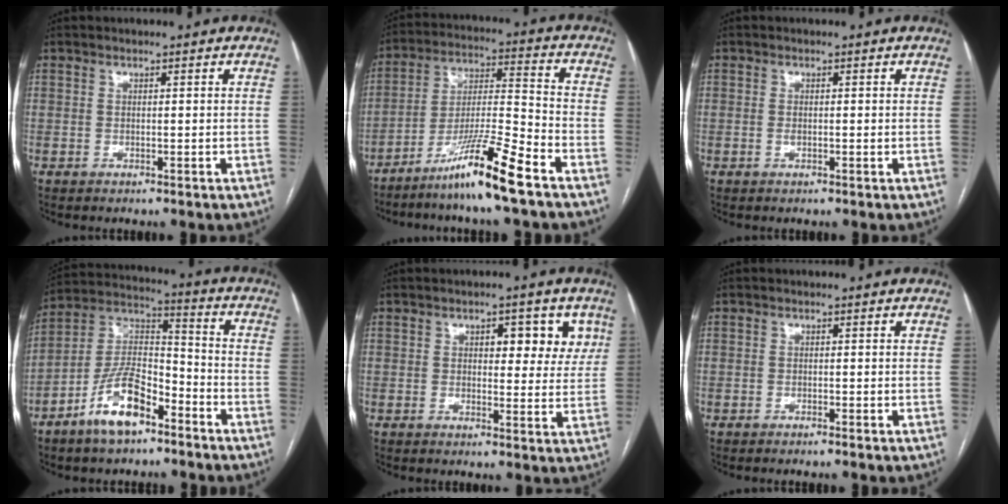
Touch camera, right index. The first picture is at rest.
{"total": 12.8, "force": [-8.8, -1.0, 9.2], "torque": [-0.174, -0.022, -0.161]}
{"total": 1.2, "force": [-0.2, 0.4, 1.1], "torque": [-0.024, -0.002, -0.001]}
{"total": 12.2, "force": [-7.3, 4.7, 8.5], "torque": [-0.177, 0.012, -0.137]}
{"total": 6.7, "force": [2.8, 3.4, 5.0], "torque": [-0.045, 0.009, 0.032]}
{"total": 0.8, "force": [-0.7, -0.2, 0.4], "torque": [-0.005, 0.003, -0.012]}